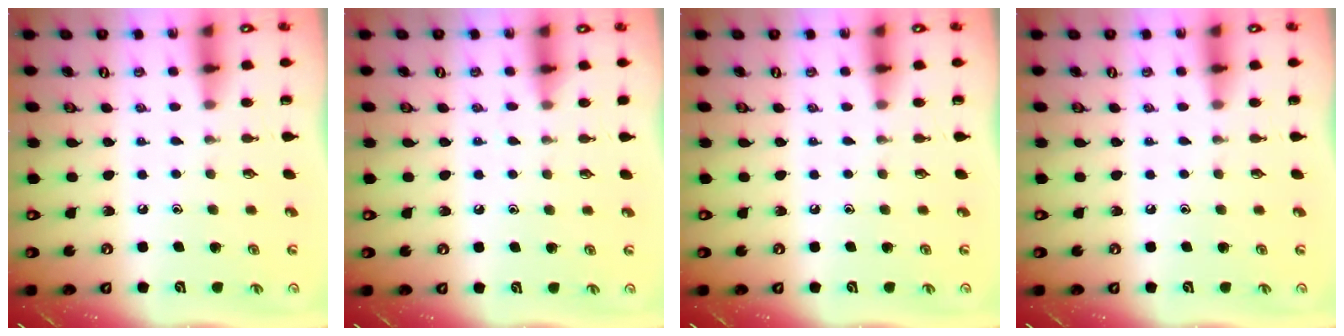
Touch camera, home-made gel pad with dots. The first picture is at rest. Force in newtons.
{"total": 4.7, "press": 4.7, "slide": 0.7}
{"total": 0.0}
{"total": 0.0}